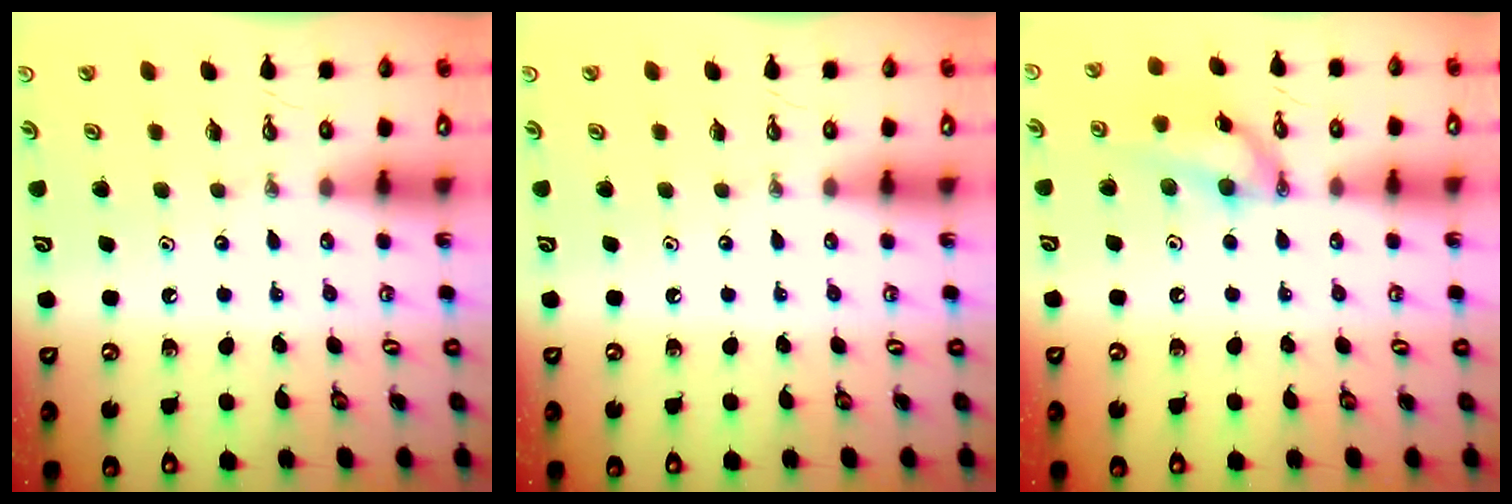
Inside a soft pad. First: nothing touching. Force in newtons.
{"total": 0.0}
{"total": 12.0, "press": 12.0, "slide": 0.7}